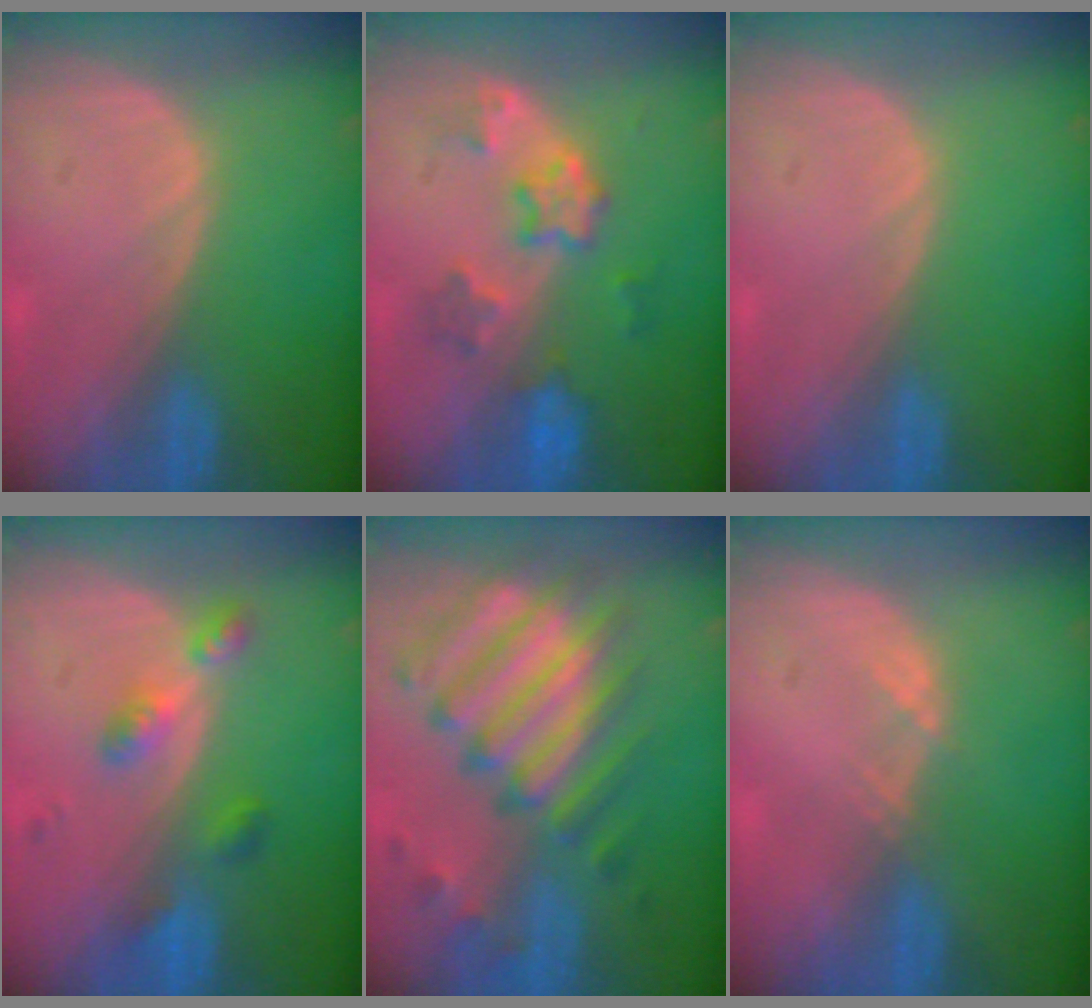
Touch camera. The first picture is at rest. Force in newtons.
{"total": 5.7, "press": 5.7, "slide": 0.4}
{"total": 0.0}
{"total": 4.6, "press": 4.4, "slide": 1.5}
{"total": 11.7, "press": 10.4, "slide": 5.3}
{"total": 1.3, "press": 1.1, "slide": 0.7}